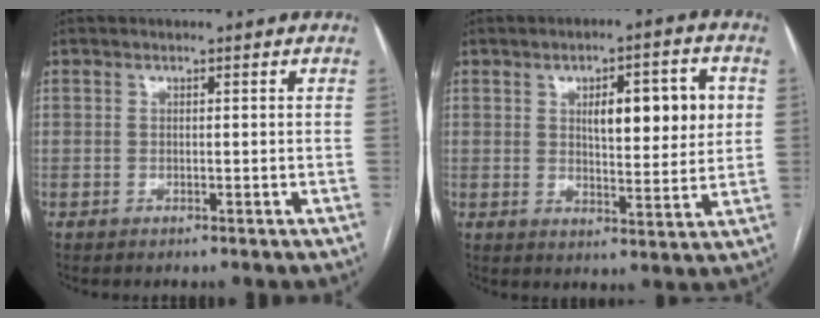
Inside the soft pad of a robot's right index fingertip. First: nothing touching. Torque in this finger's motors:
{"motor_torque": [1.00, 0.25, 0.31, 0.10]}